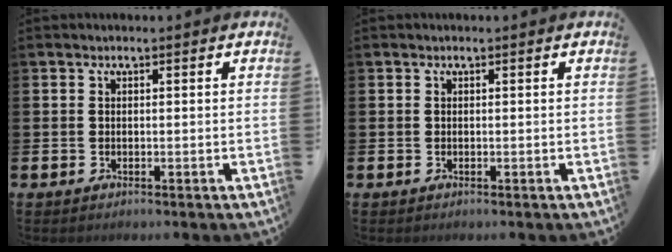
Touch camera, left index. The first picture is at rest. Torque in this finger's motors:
{"motor_torque": [0.01, 0.00, 0.05, 0.02]}